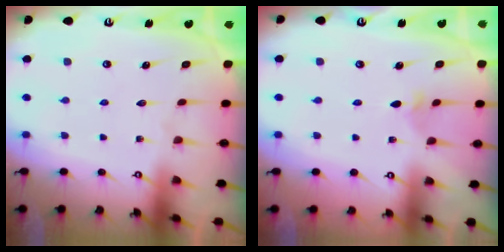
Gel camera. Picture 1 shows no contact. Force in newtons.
{"total": 2.0, "press": 2.0, "slide": 0.5}